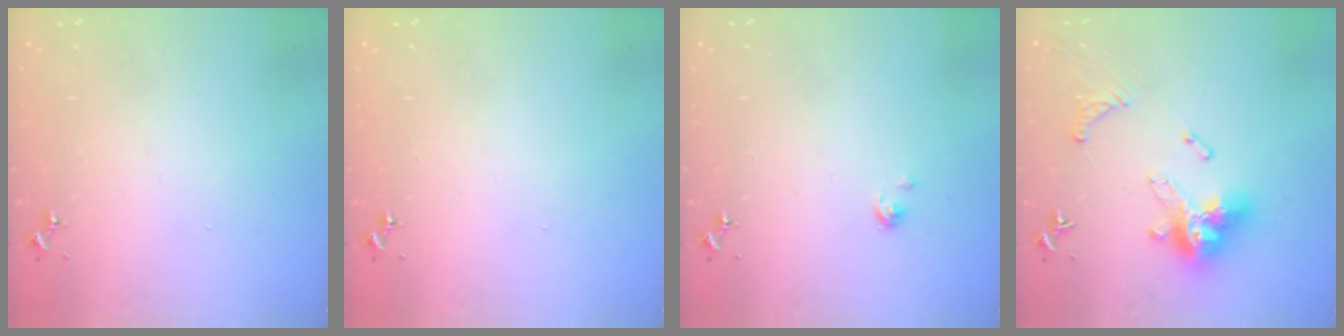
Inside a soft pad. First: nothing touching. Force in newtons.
{"total": 0.0}
{"total": 2.4, "press": 2.4, "slide": 0.3}
{"total": 17.1, "press": 17.0, "slide": 1.8}